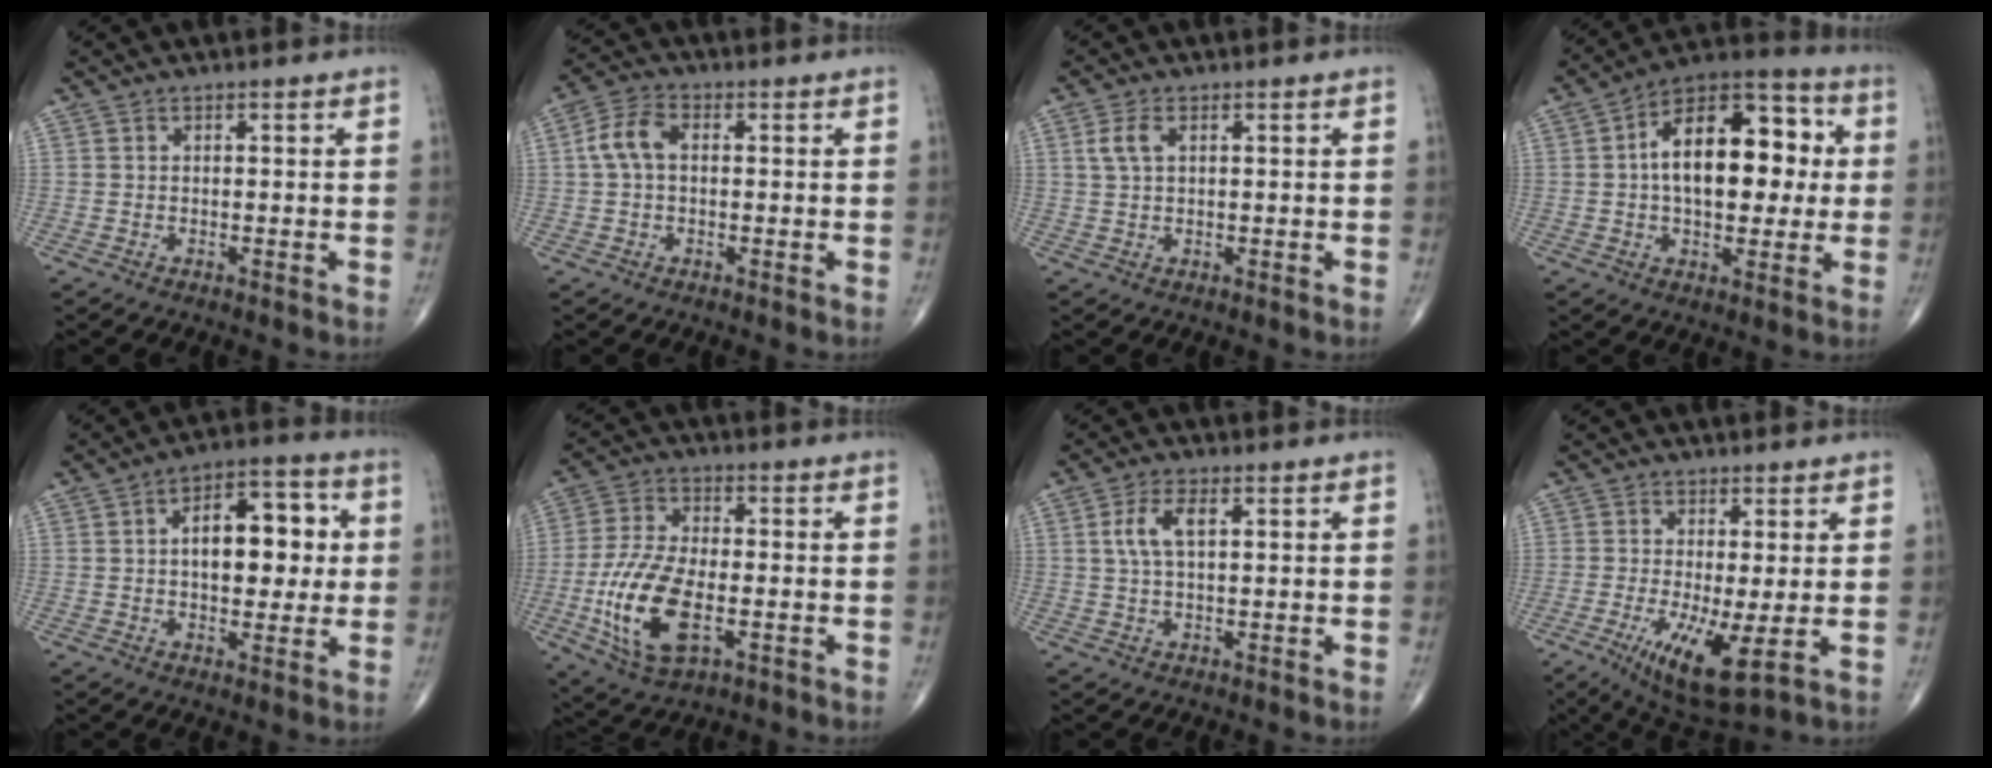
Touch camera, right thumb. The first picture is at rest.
{"total": 5.9, "force": [0.6, 3.6, 4.6], "torque": [-0.098, 0.020, 0.005]}
{"total": 3.3, "force": [1.1, 1.7, 2.6], "torque": [-0.062, 0.009, 0.023]}
{"total": 19.2, "force": [2.0, 10.6, 15.9], "torque": [-0.212, 0.030, 0.023]}
{"total": 13.4, "force": [1.5, 7.4, 11.1], "torque": [-0.122, 0.020, 0.018]}
{"total": 15.2, "force": [-3.6, 7.2, 12.8], "torque": [-0.262, 0.004, -0.061]}
{"total": 5.2, "force": [1.4, 2.3, 4.4], "torque": [-0.096, 0.007, 0.028]}
{"total": 10.0, "force": [-2.2, 2.5, 9.4], "torque": [-0.171, -0.025, -0.030]}